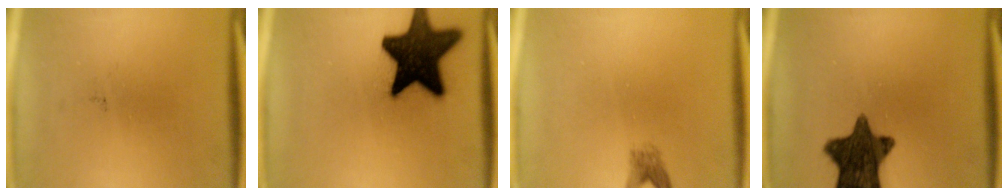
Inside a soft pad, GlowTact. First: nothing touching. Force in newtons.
{"total": 19.1}
{"total": 1.8}
{"total": 12.6}